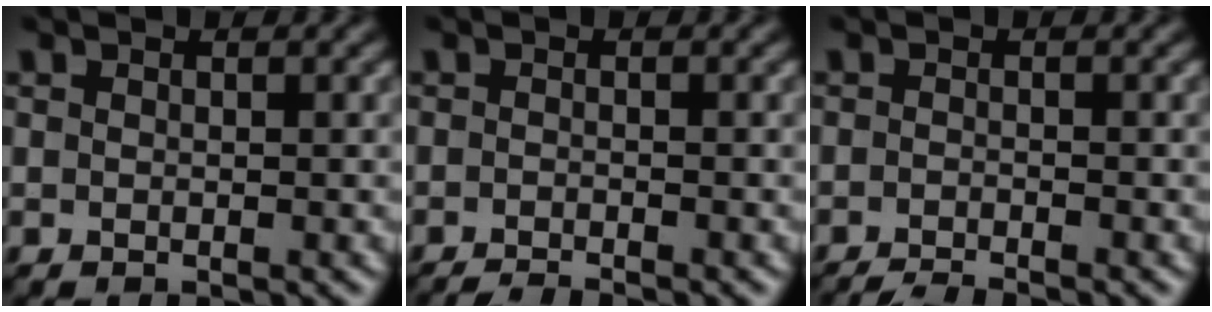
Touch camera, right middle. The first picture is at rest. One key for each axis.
{"total": 2.4, "fx": -2.2, "fy": 0.2, "fz": 0.9, "tx": -0.012, "ty": -0.002, "tz": -0.043}
{"total": 3.0, "fx": -2.8, "fy": 0.2, "fz": 1.1, "tx": -0.018, "ty": -0.002, "tz": -0.053}